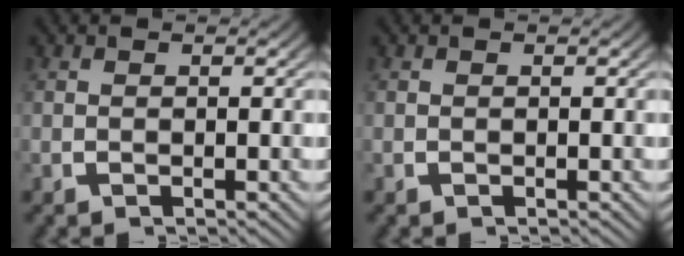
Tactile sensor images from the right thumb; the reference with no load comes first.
{"total": 0.0}